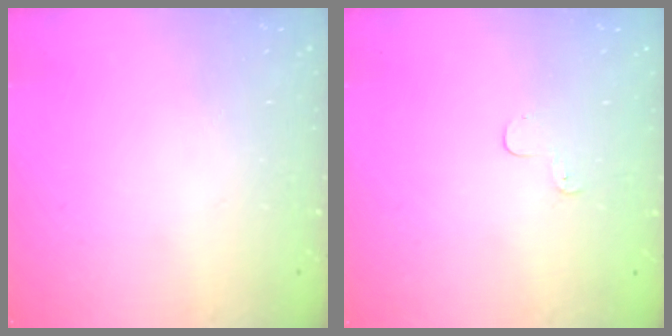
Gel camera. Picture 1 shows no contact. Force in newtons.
{"total": 2.9, "press": 2.8, "slide": 0.3}